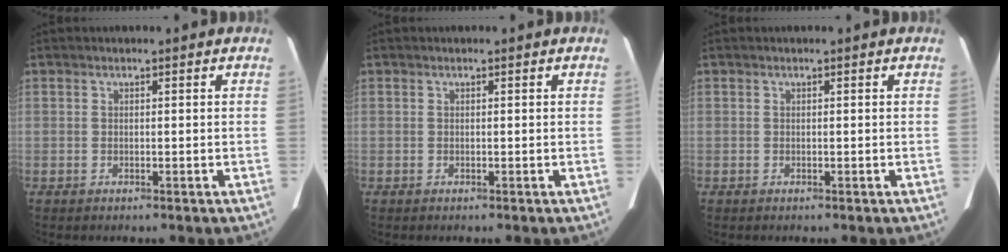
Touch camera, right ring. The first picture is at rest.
{"total": 0.0}
{"total": 0.0}